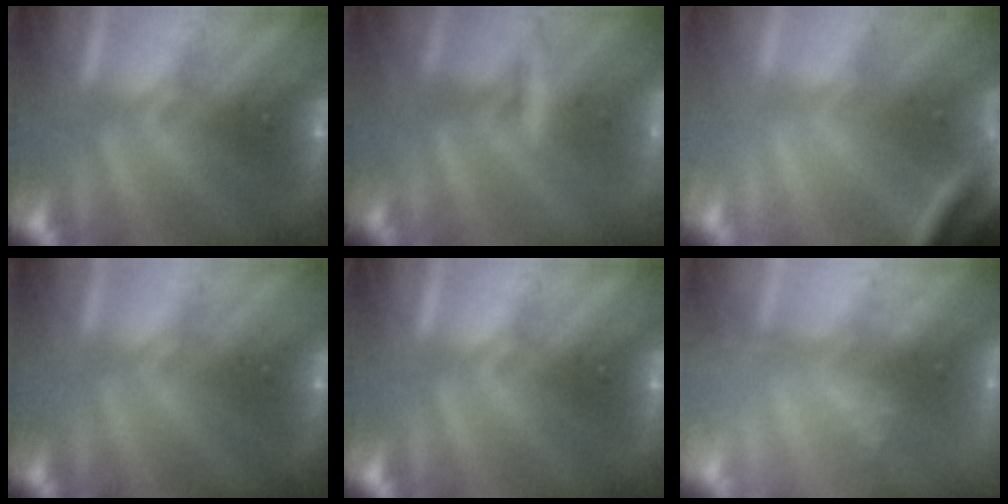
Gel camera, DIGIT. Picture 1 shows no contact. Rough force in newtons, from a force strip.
{"total": 2.9}
{"total": 4.0}
{"total": 2.4}
{"total": 0.0}
{"total": 1.6}